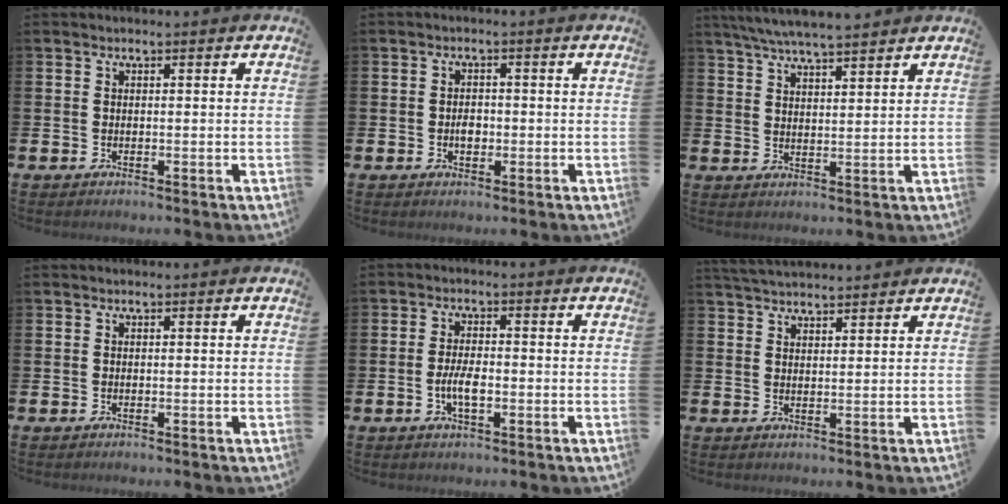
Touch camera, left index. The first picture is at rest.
{"total": 2.0, "force": [-0.3, 1.4, 1.4], "torque": [-0.015, 0.000, -0.010]}
{"total": 5.8, "force": [5.5, 0.3, 1.7], "torque": [-0.055, -0.016, 0.102]}
{"total": 0.0}
{"total": 3.6, "force": [-0.8, 1.4, 3.2], "torque": [-0.062, 0.000, -0.018]}
{"total": 3.6, "force": [3.5, 0.5, 0.6], "torque": [-0.018, -0.014, 0.066]}